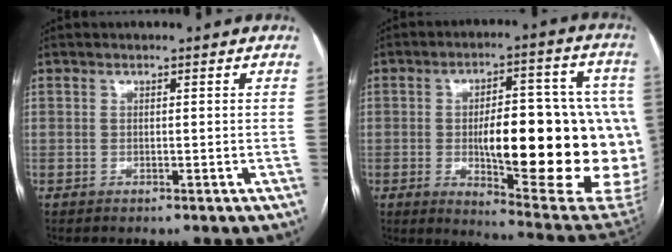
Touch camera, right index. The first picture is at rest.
{"total": 25.5, "force": [-2.4, 6.6, 24.5], "torque": [-0.262, 0.011, -0.014]}